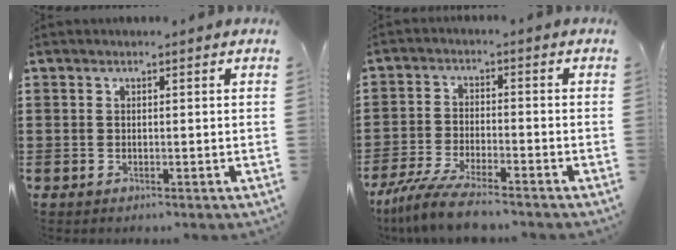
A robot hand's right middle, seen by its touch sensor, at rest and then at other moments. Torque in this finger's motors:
{"motor_torque": [0.29, -0.11, 0.49, 0.05]}